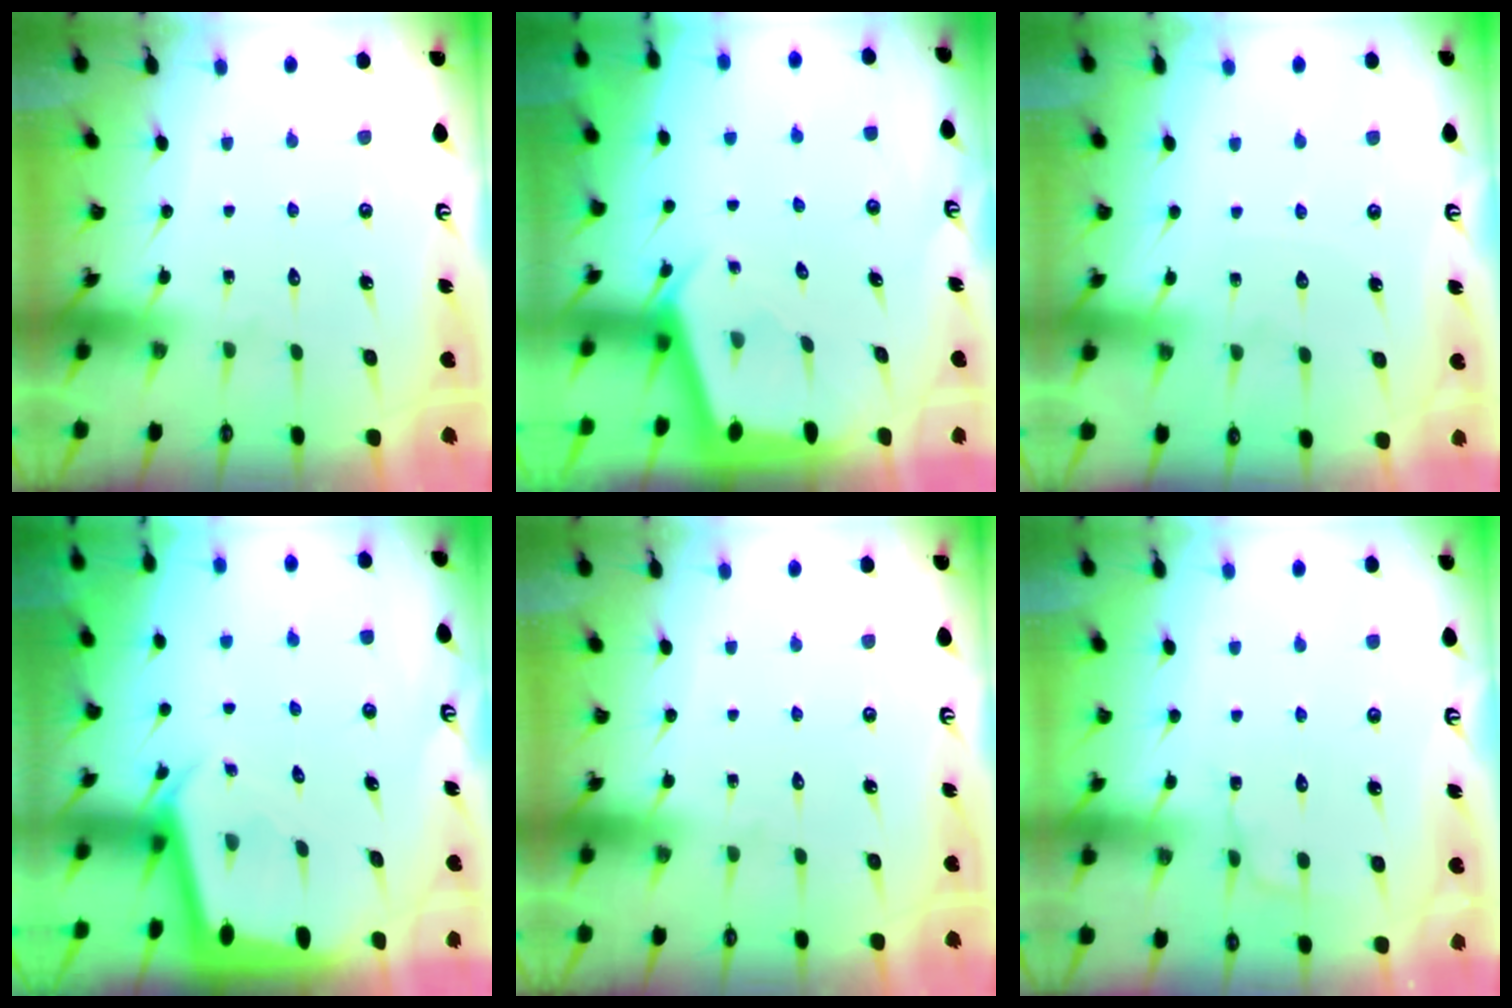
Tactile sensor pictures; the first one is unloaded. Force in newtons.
{"total": 2.3, "press": 2.3, "slide": 0.3}
{"total": 2.1, "press": 2.1, "slide": 0.3}
{"total": 2.0, "press": 2.0, "slide": 0.1}
{"total": 0.0}
{"total": 2.7, "press": 2.7, "slide": 0.3}